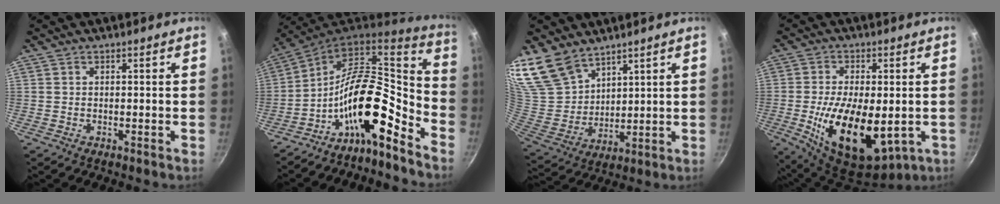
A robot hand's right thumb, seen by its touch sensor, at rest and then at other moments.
{"total": 15.0, "force": [-9.1, 6.0, 10.2], "torque": [-0.127, 0.095, -0.181]}
{"total": 14.9, "force": [11.2, 8.2, 5.6], "torque": [-0.097, -0.050, 0.244]}
{"total": 18.4, "force": [-2.9, 9.6, 15.4], "torque": [-0.253, -0.006, -0.033]}